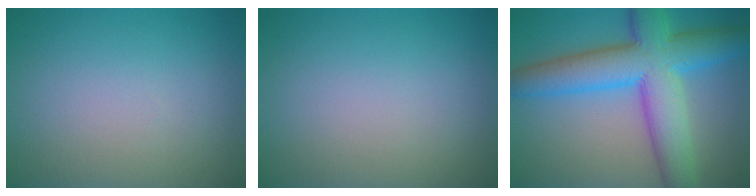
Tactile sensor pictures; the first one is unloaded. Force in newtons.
{"total": 0.0}
{"total": 10.5, "press": 10.5, "slide": 0.0}